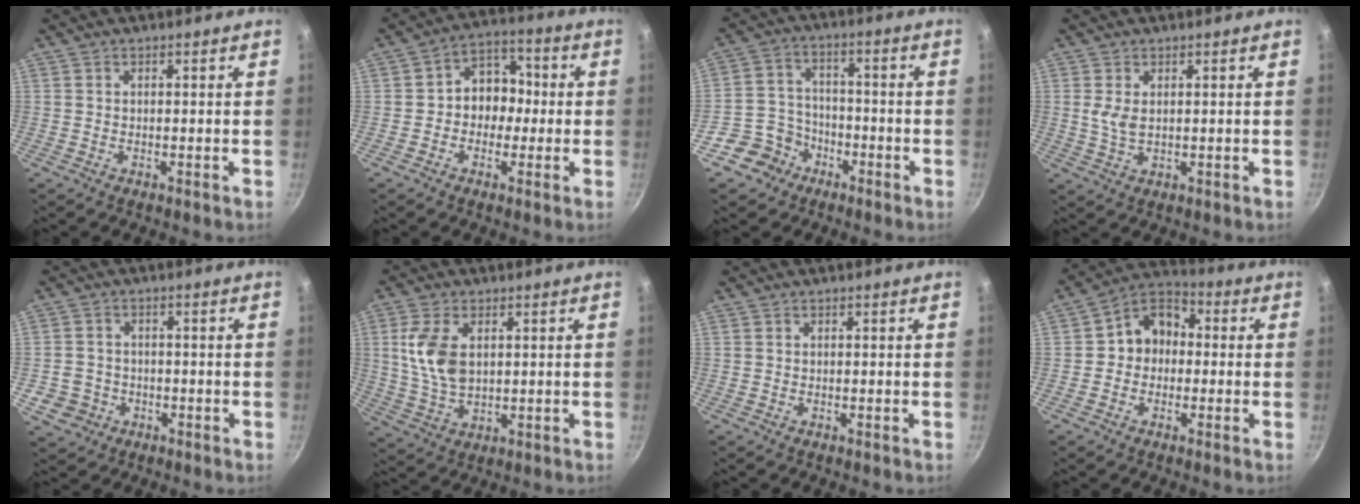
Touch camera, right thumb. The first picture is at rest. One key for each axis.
{"total": 8.5, "fx": -0.5, "fy": 7.1, "fz": 4.7, "tx": -0.012, "ty": 0.027, "tz": -0.024}
{"total": 9.0, "fx": -4.7, "fy": 7.5, "fz": 1.9, "tx": -0.008, "ty": 0.050, "tz": -0.085}
{"total": 3.4, "fx": 0.7, "fy": 1.8, "fz": 2.7, "tx": -0.052, "ty": -0.006, "tz": 0.018}
{"total": 5.5, "fx": -1.8, "fy": 5.0, "fz": 1.5, "tx": -0.014, "ty": 0.022, "tz": -0.023}
{"total": 9.6, "fx": 2.1, "fy": 5.7, "fz": 7.4, "tx": -0.143, "ty": -0.014, "tz": 0.045}
{"total": 0.0}
{"total": 8.9, "fx": -0.2, "fy": 7.4, "fz": 4.9, "tx": -0.036, "ty": 0.031, "tz": -0.025}